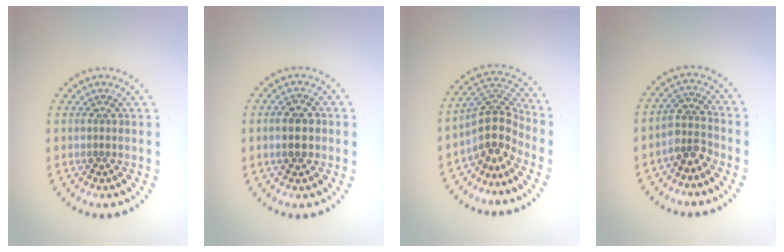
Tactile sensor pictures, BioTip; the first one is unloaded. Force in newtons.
{"total": 2.5, "press": 2.5, "slide": 0.2}
{"total": 4.1, "press": 2.9, "slide": 2.9}
{"total": 2.5, "press": 1.9, "slide": 1.6}